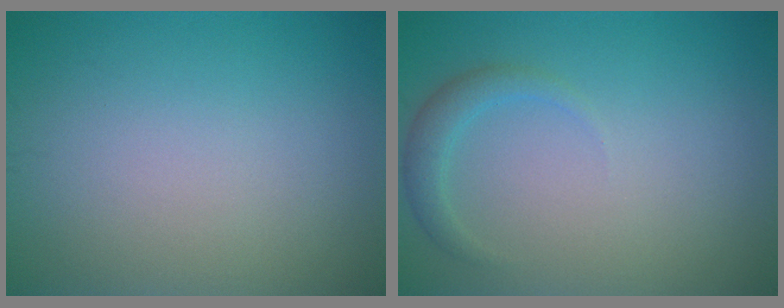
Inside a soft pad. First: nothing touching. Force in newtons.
{"total": 1.7, "press": 1.7, "slide": 0.1}